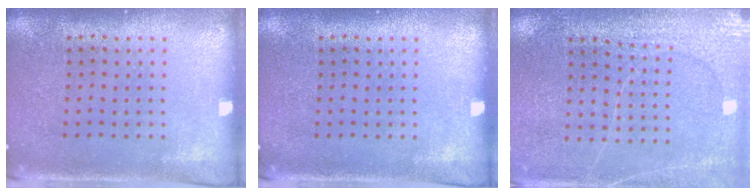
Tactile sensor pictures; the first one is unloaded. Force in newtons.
{"total": 0.0}
{"total": 2.9, "press": 2.9, "slide": 0.2}